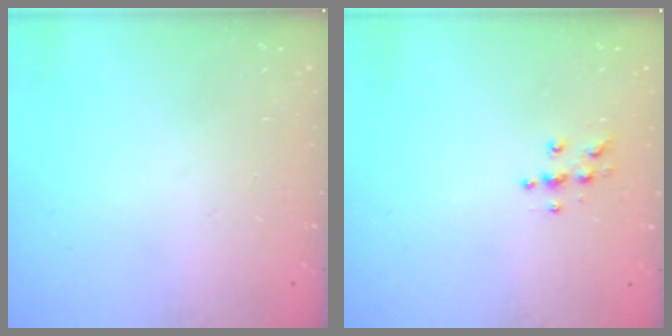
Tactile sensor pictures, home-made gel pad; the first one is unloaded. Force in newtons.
{"total": 4.9, "press": 4.9, "slide": 0.2}